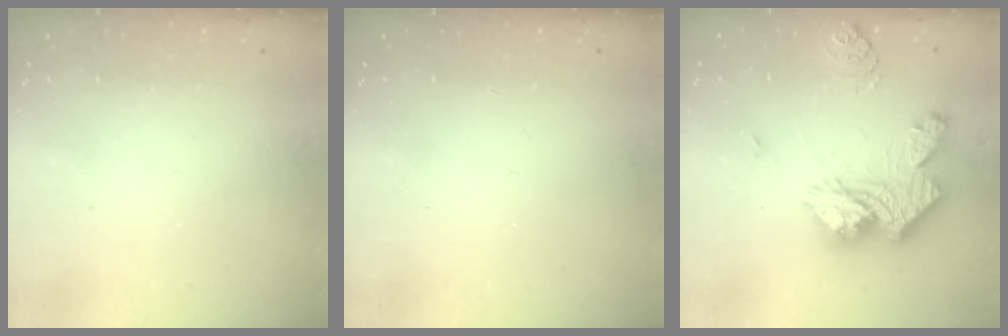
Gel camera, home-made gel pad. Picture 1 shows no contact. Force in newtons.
{"total": 0.0}
{"total": 19.3, "press": 19.1, "slide": 2.0}